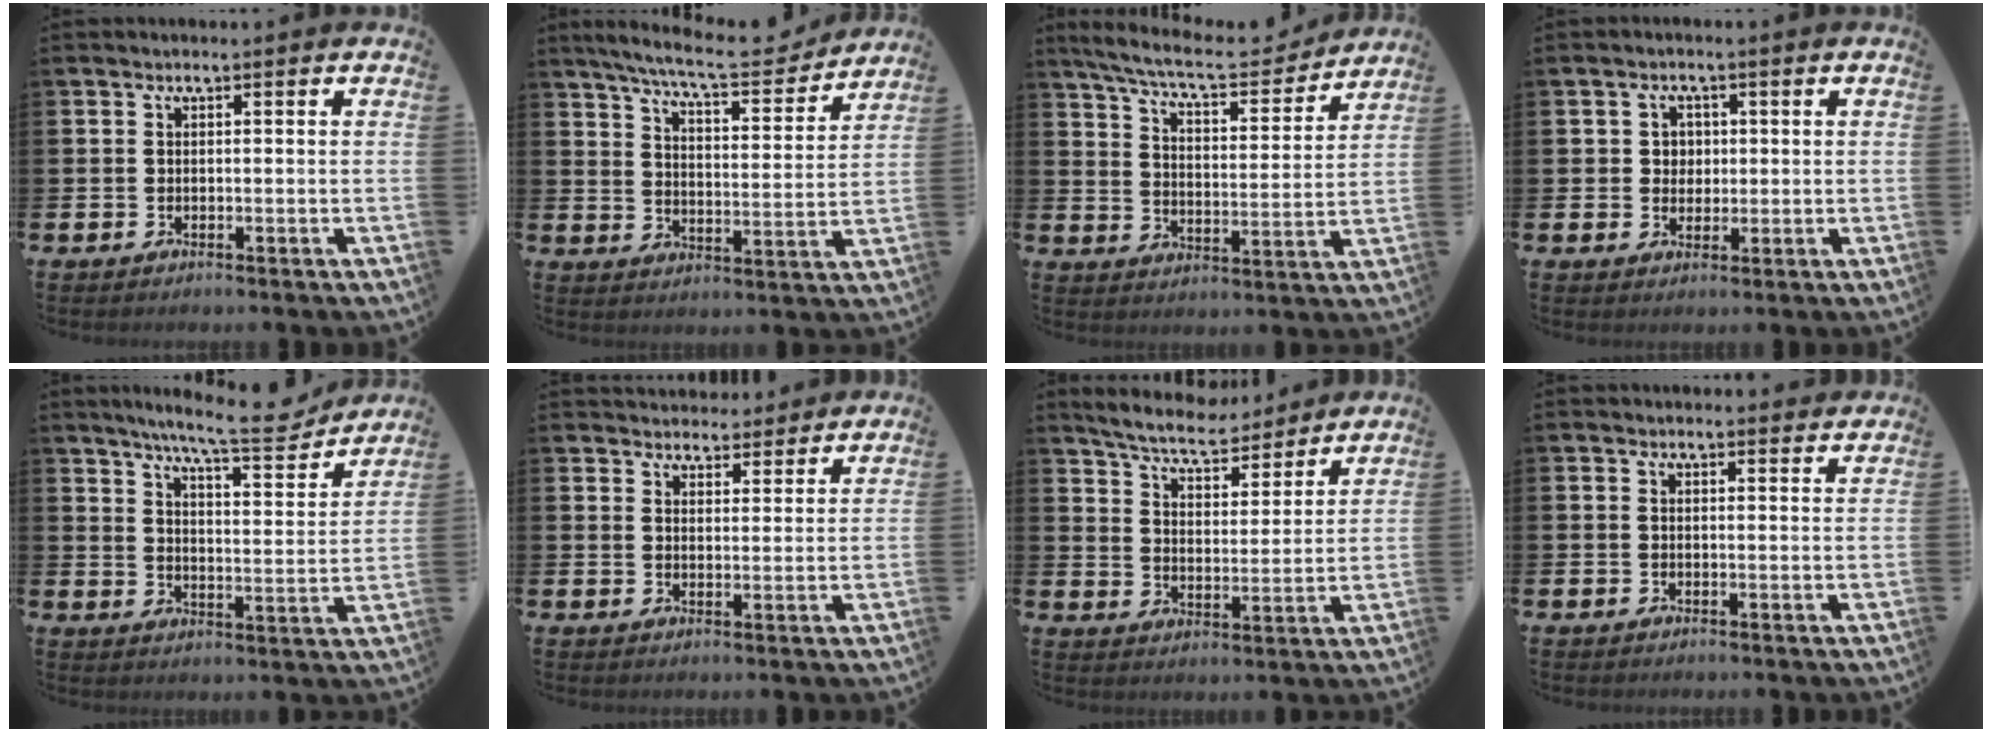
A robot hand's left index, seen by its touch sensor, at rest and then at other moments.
{"total": 8.5, "force": [7.8, 0.8, 3.2], "torque": [-0.080, -0.048, 0.134]}
{"total": 8.4, "force": [7.6, 1.5, 3.1], "torque": [-0.091, -0.048, 0.130]}
{"total": 2.5, "force": [0.8, 2.3, 0.6], "torque": [-0.004, 0.005, 0.007]}
{"total": 9.3, "force": [8.3, 0.7, 4.1], "torque": [-0.088, -0.050, 0.141]}
{"total": 3.9, "force": [3.8, 0.9, -0.5], "torque": [0.000, -0.019, 0.069]}
{"total": 7.1, "force": [6.7, 1.4, 1.8], "torque": [-0.061, -0.040, 0.116]}
{"total": 1.3, "force": [1.3, 0.1, 0.1], "torque": [0.003, -0.006, 0.023]}